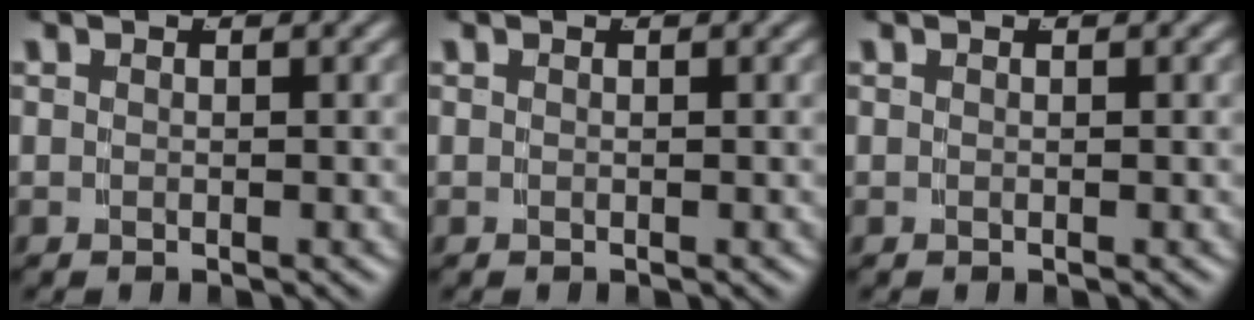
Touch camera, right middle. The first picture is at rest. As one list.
[{"total": 0.0}, {"total": 0.0}]